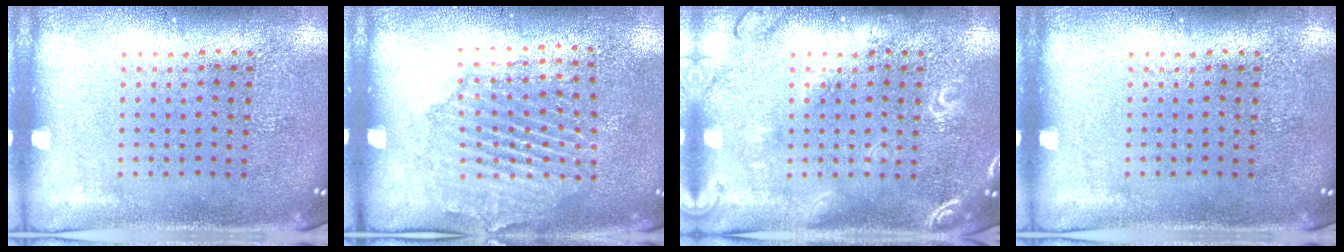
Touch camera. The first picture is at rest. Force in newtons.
{"total": 1.6, "press": 1.5, "slide": 0.4}
{"total": 2.8, "press": 2.7, "slide": 0.4}
{"total": 0.0}